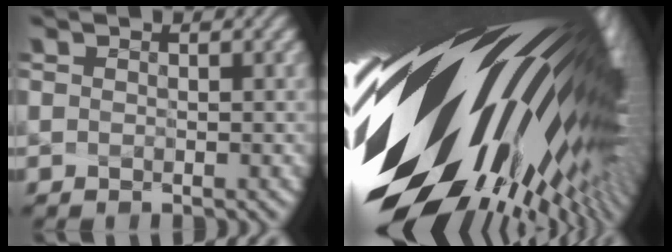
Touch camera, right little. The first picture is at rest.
{"total": 19.9, "force": [0.8, 9.0, 17.8], "torque": [-0.293, -0.079, 0.026]}